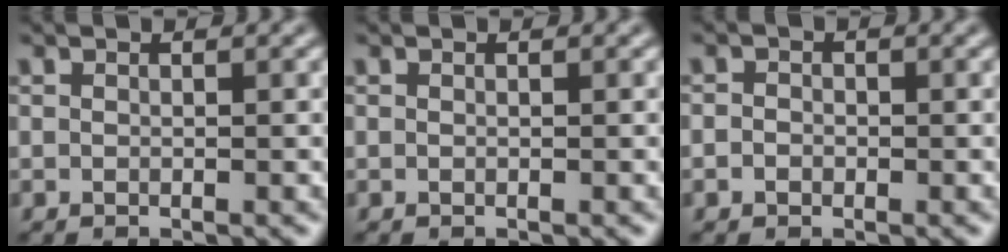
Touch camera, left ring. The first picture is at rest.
{"total": 0.0}
{"total": 1.1, "force": [-0.3, 1.0, 0.4], "torque": [0.000, -0.002, -0.012]}